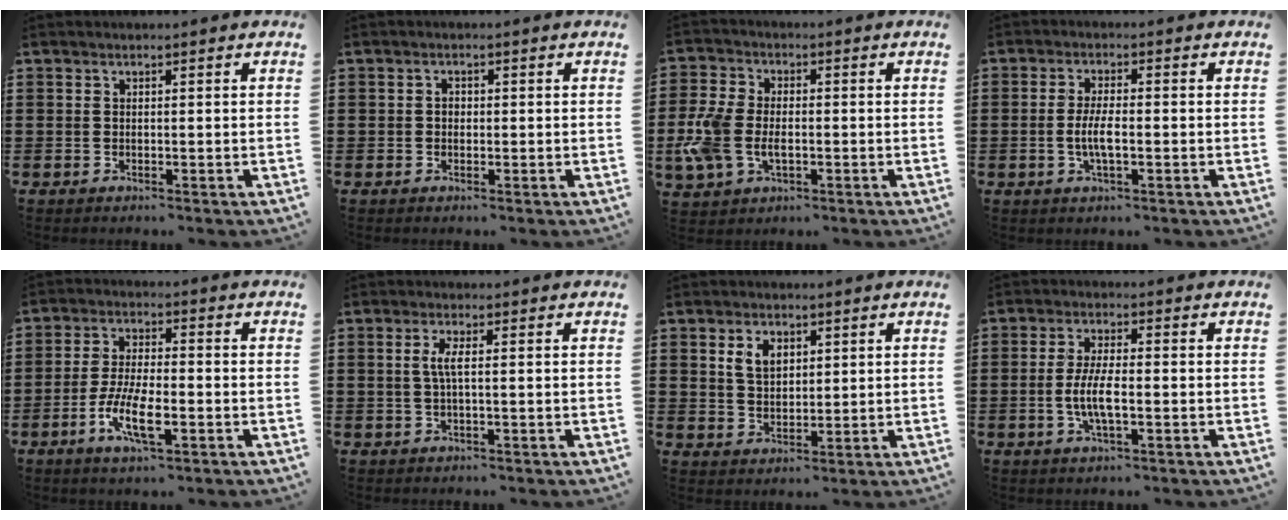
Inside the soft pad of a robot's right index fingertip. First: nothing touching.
{"total": 0.9, "force": [-0.2, 0.7, 0.5], "torque": [-0.011, 0.002, -0.003]}
{"total": 6.7, "force": [-1.7, 4.2, 5.0], "torque": [-0.129, -0.001, -0.038]}
{"total": 4.0, "force": [-0.8, 1.0, 3.8], "torque": [-0.086, -0.005, -0.023]}
{"total": 8.1, "force": [-3.1, 2.5, 7.0], "torque": [-0.160, -0.016, -0.062]}
{"total": 2.6, "force": [0.0, 0.2, 2.6], "torque": [-0.056, -0.005, -0.004]}
{"total": 4.0, "force": [1.7, 2.6, 2.5], "torque": [-0.059, 0.012, 0.029]}
{"total": 5.2, "force": [-1.2, 1.4, 4.9], "torque": [-0.111, -0.005, -0.031]}